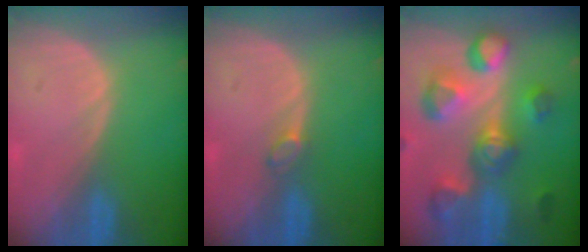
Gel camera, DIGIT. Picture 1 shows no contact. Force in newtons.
{"total": 1.4, "press": 1.4, "slide": 0.2}
{"total": 11.3, "press": 10.1, "slide": 5.1}